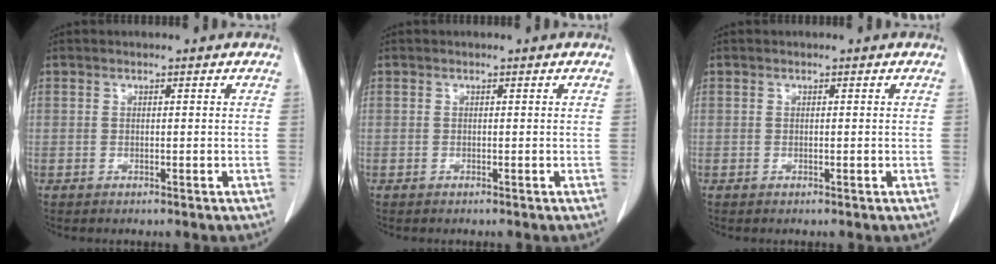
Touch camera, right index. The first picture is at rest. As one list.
[{"total": 0.0}, {"total": 0.0}]